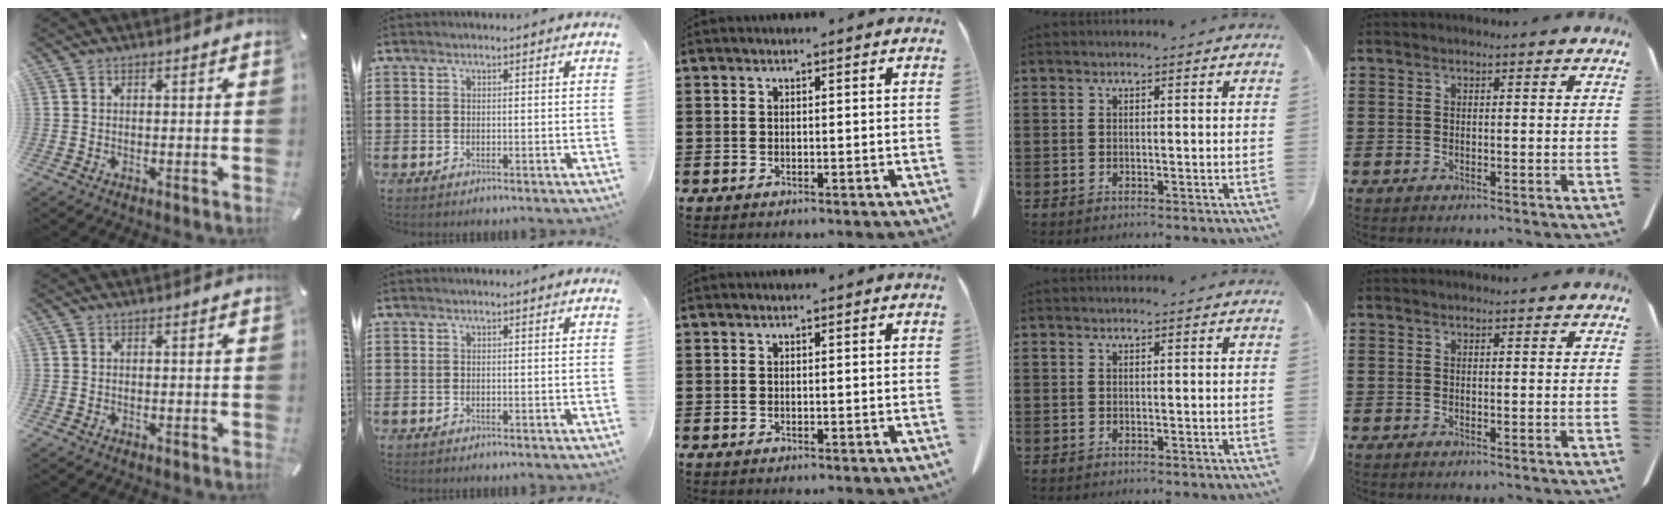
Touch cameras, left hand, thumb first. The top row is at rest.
{}